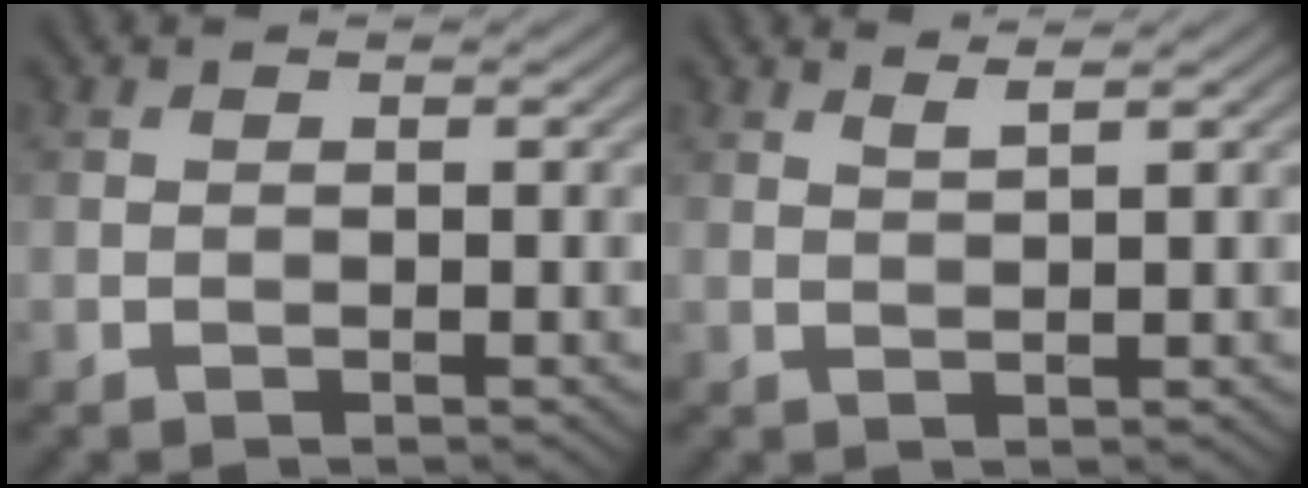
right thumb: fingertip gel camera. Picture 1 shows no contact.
{"total": 1.4, "force": [1.1, 0.0, 0.7], "torque": [-0.017, 0.006, 0.021]}